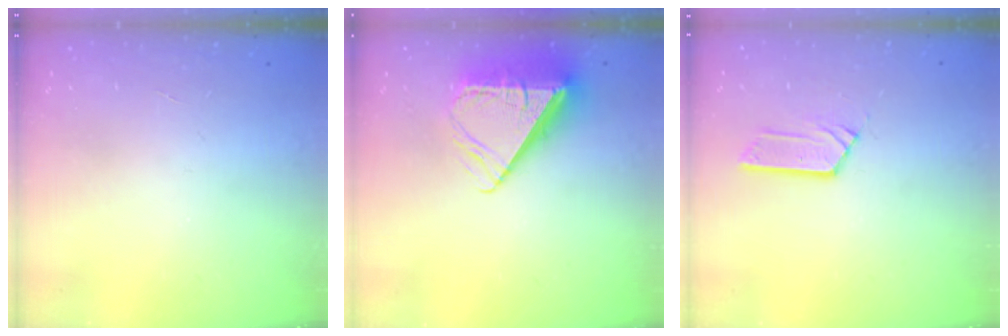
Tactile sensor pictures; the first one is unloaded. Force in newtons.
{"total": 11.2, "press": 11.1, "slide": 1.4}
{"total": 4.7, "press": 4.7, "slide": 0.2}